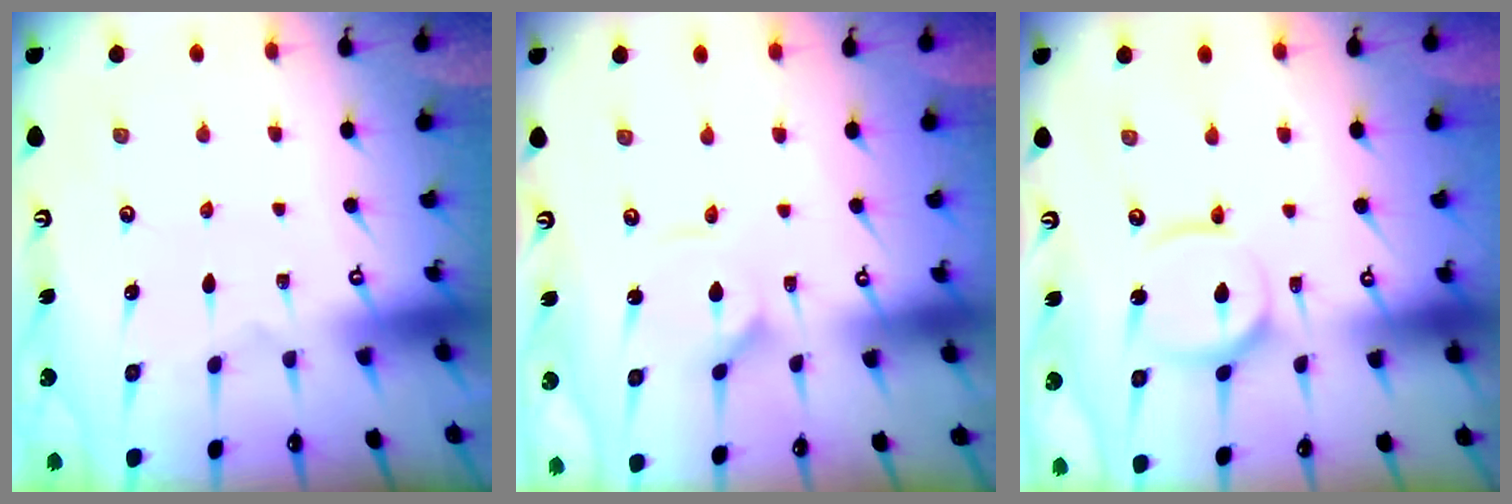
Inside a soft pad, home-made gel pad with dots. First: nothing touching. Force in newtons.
{"total": 1.8, "press": 1.7, "slide": 0.2}
{"total": 10.4, "press": 10.3, "slide": 1.2}